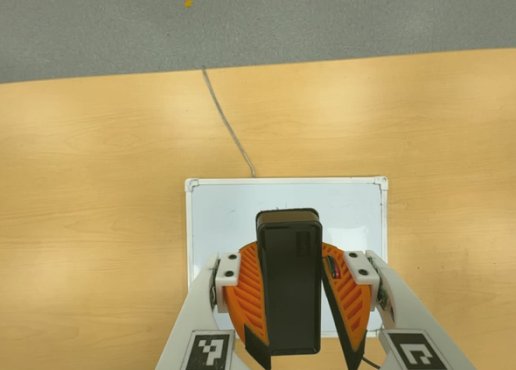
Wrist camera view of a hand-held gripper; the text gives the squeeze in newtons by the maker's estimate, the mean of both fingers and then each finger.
{"total": 9.2, "left": 9.4, "right": 9.1}